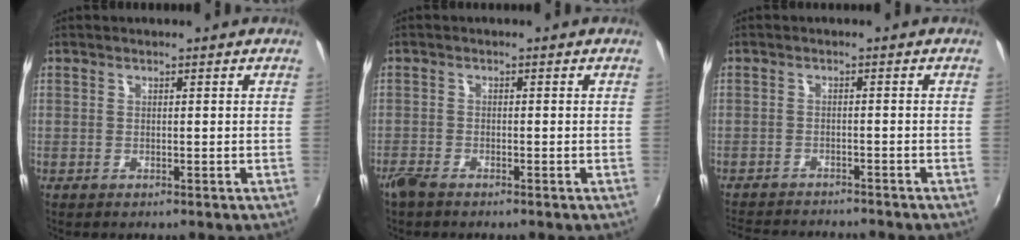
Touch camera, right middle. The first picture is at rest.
{"total": 2.5, "force": [-2.2, 0.7, 1.0], "torque": [-0.030, -0.007, -0.046]}
{"total": 9.5, "force": [-8.8, 1.6, 3.1], "torque": [-0.082, -0.010, -0.138]}